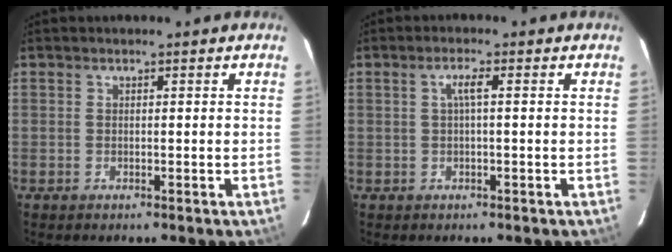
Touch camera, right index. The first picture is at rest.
{"total": 2.1, "force": [0.1, 0.0, 2.1], "torque": [-0.039, 0.005, 0.000]}